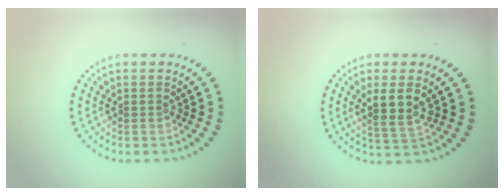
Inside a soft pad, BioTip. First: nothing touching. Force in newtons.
{"total": 3.1, "press": 2.7, "slide": 1.4}